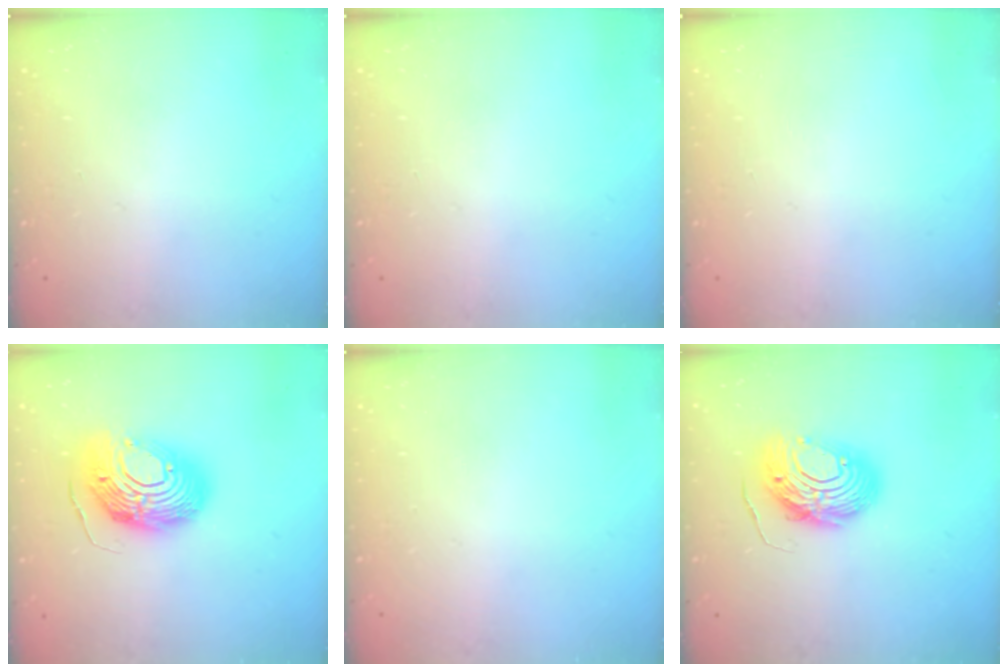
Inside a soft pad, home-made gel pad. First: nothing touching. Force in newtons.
{"total": 0.0}
{"total": 0.0}
{"total": 16.9, "press": 16.8, "slide": 1.6}
{"total": 0.0}
{"total": 12.0, "press": 11.9, "slide": 1.3}